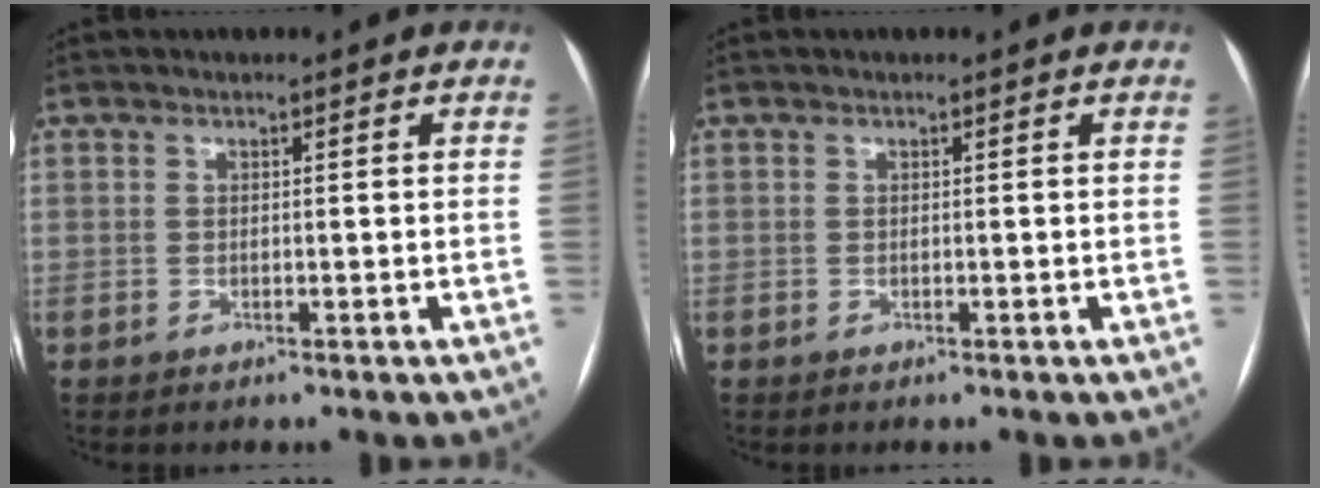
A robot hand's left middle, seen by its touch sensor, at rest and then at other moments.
{"total": 0.0}